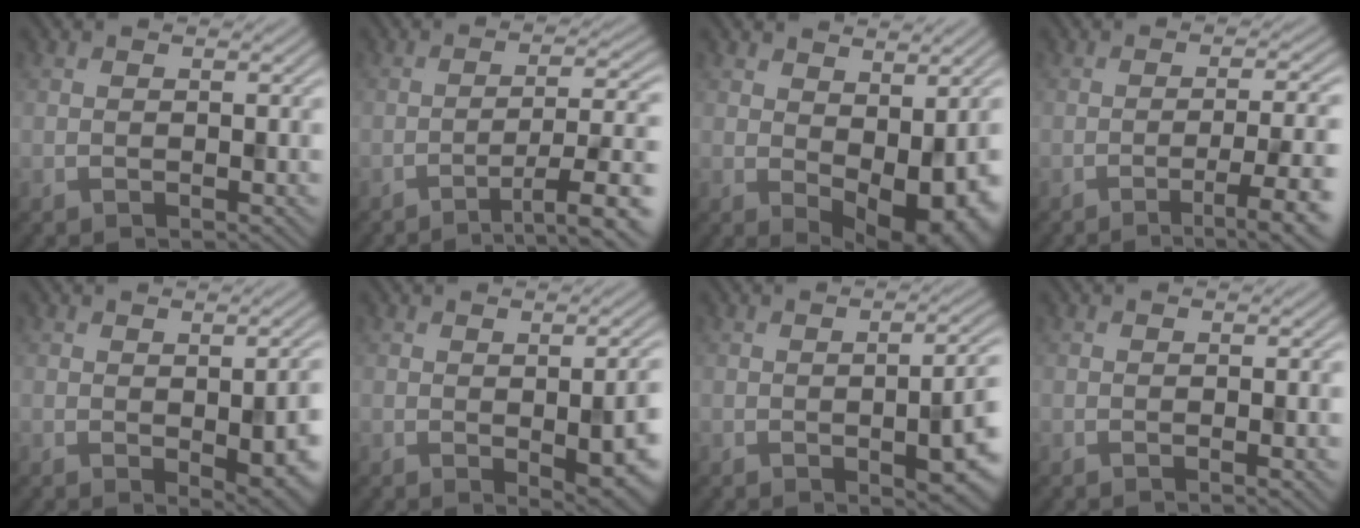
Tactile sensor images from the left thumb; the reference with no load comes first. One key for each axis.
{"total": 8.3, "fx": -4.6, "fy": 1.4, "fz": 6.8, "tx": -0.106, "ty": 0.010, "tz": -0.066}
{"total": 9.4, "fx": -0.7, "fy": 4.9, "fz": 8.0, "tx": -0.115, "ty": -0.019, "tz": 0.009}
{"total": 7.4, "fx": -3.2, "fy": 1.3, "fz": 6.5, "tx": -0.099, "ty": 0.001, "tz": -0.046}
{"total": 6.7, "fx": -1.1, "fy": 2.9, "fz": 5.9, "tx": -0.083, "ty": -0.021, "tz": 0.001}
{"total": 6.5, "fx": -0.7, "fy": 2.3, "fz": 6.0, "tx": -0.081, "ty": -0.013, "tz": 0.002}
{"total": 7.0, "fx": -1.4, "fy": 2.6, "fz": 6.3, "tx": -0.092, "ty": -0.015, "tz": -0.012}
{"total": 0.9, "fx": -0.2, "fy": 0.0, "fz": 0.9, "tx": -0.014, "ty": 0.001, "tz": -0.002}